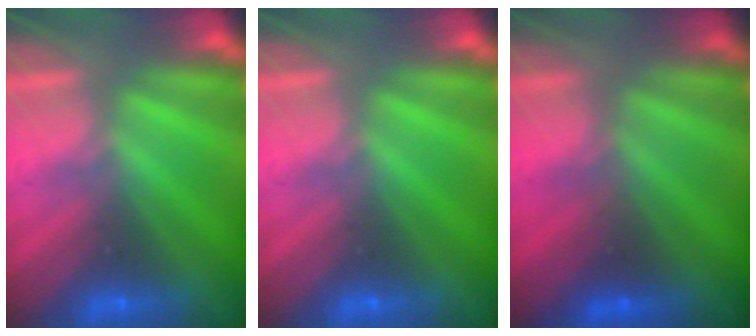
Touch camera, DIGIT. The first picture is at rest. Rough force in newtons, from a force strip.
{"total": 0.0}
{"total": 1.5}